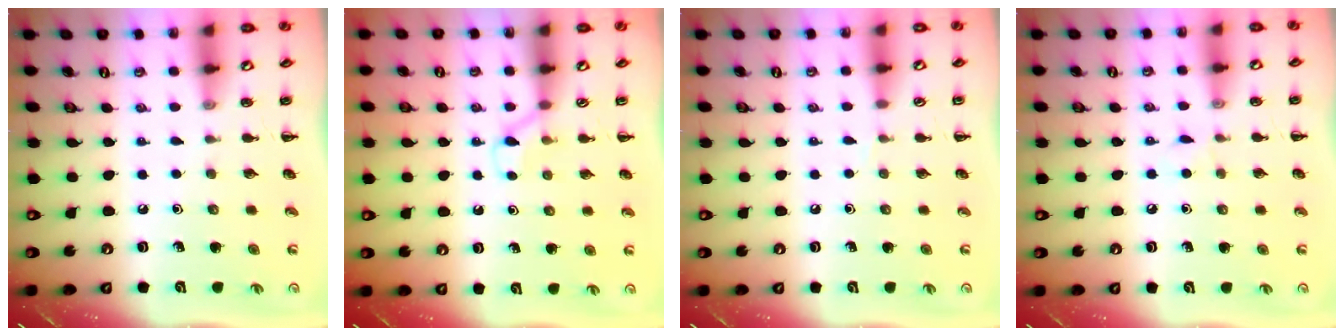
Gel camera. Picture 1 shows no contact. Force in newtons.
{"total": 3.9, "press": 3.6, "slide": 1.4}
{"total": 3.0, "press": 2.8, "slide": 1.0}
{"total": 4.4, "press": 4.2, "slide": 1.4}